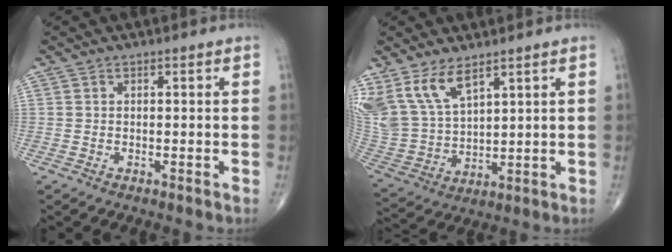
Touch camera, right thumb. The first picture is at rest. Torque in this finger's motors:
{"motor_torque": [-0.03, 0.46, 0.65, 0.71, 0.30]}